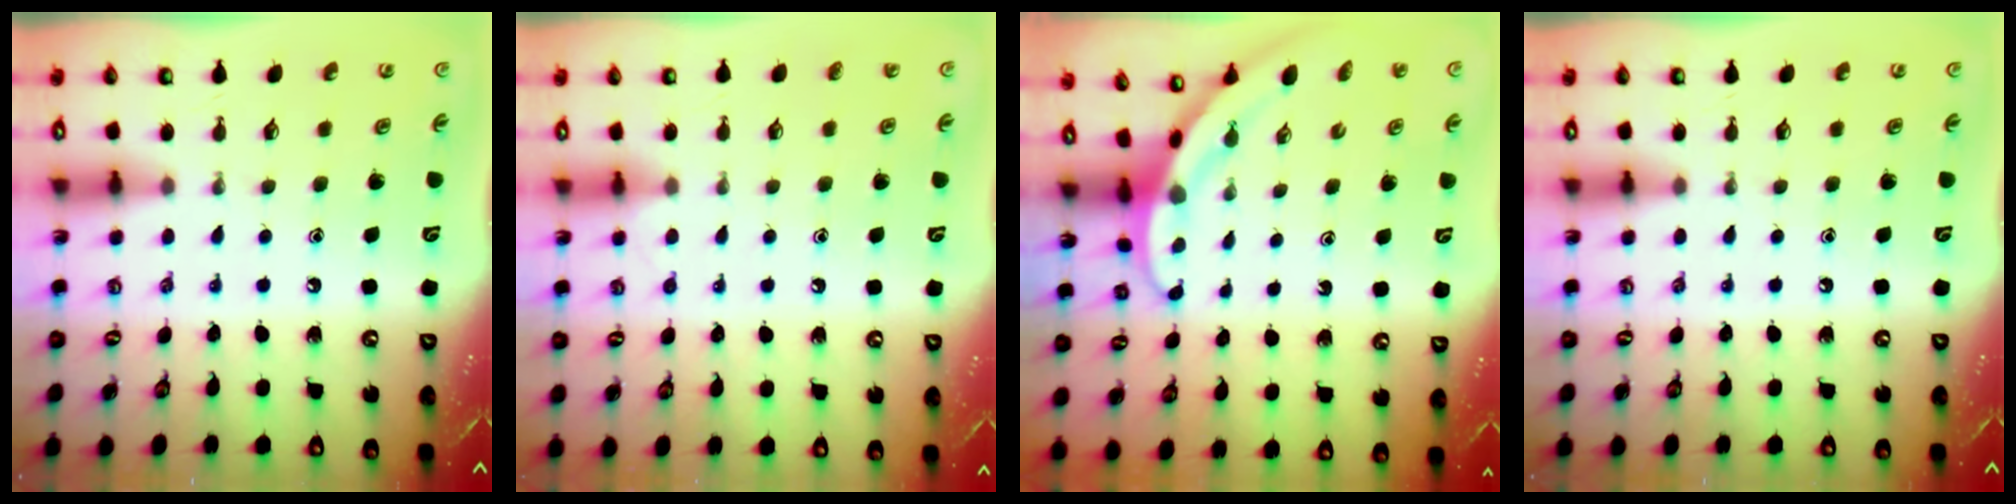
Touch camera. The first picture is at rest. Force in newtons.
{"total": 3.0, "press": 3.0, "slide": 0.3}
{"total": 4.1, "press": 4.1, "slide": 0.2}
{"total": 0.0}